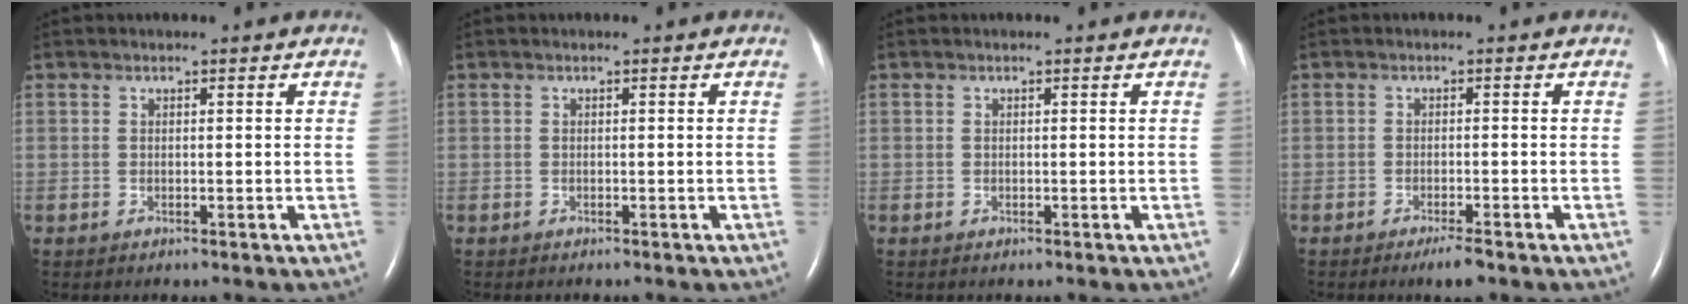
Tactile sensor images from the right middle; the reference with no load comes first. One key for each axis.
{"total": 0.0}
{"total": 0.0}
{"total": 2.8, "fx": -2.0, "fy": 0.2, "fz": 1.9, "tx": -0.034, "ty": -0.005, "tz": -0.032}